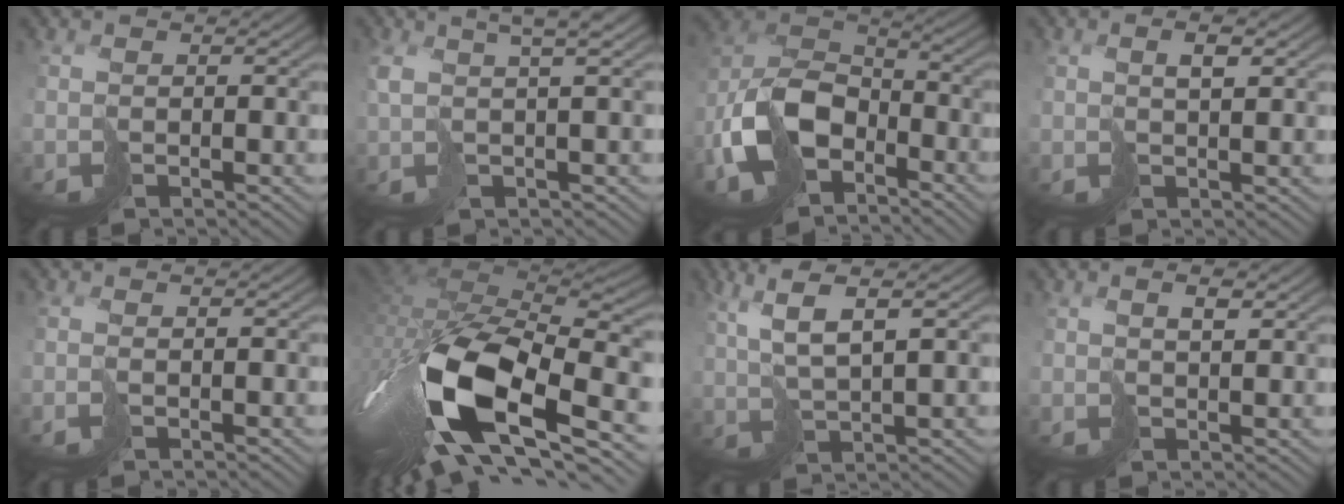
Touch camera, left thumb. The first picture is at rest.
{"total": 5.3, "force": [2.3, 1.3, 4.7], "torque": [-0.076, 0.013, 0.037]}
{"total": 12.7, "force": [-5.9, 8.0, 7.9], "torque": [-0.194, -0.020, -0.127]}
{"total": 2.4, "force": [1.2, 0.5, 2.0], "torque": [-0.035, 0.006, 0.025]}
{"total": 1.0, "force": [-0.3, 0.3, 0.9], "torque": [-0.023, 0.000, -0.010]}
{"total": 18.7, "force": [-5.0, 9.0, 15.6], "torque": [-0.345, -0.029, -0.081]}
{"total": 7.3, "force": [3.9, 1.7, 5.9], "torque": [-0.123, 0.020, 0.081]}
{"total": 2.2, "force": [1.5, 0.5, 1.5], "torque": [-0.025, 0.004, 0.031]}